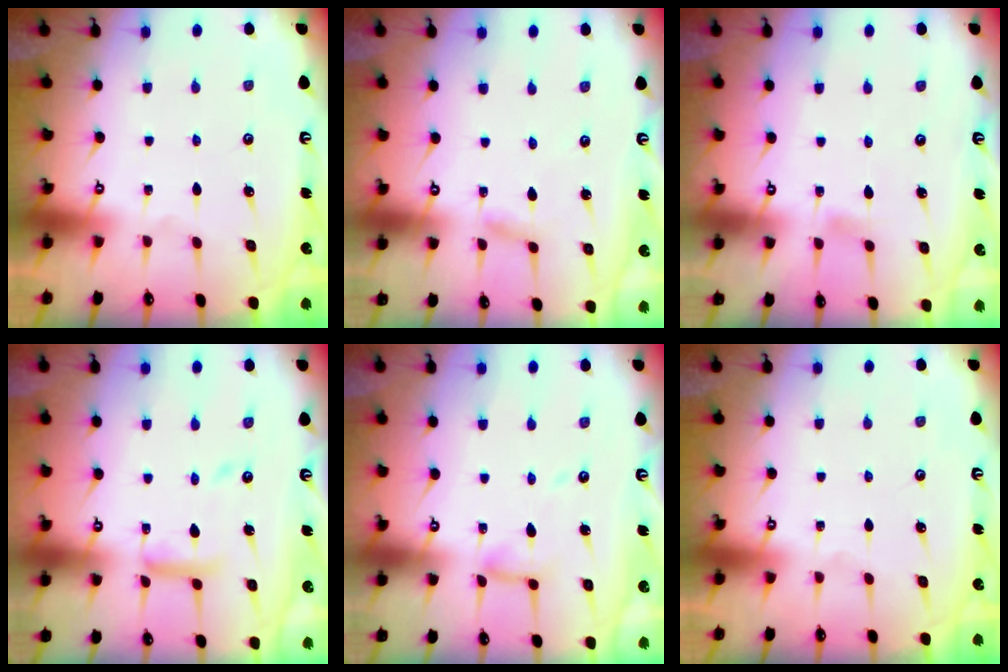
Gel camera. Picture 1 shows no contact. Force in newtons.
{"total": 1.6, "press": 1.6, "slide": 0.2}
{"total": 4.1, "press": 4.1, "slide": 0.6}
{"total": 12.2, "press": 12.2, "slide": 1.0}
{"total": 7.0, "press": 7.0, "slide": 0.6}
{"total": 0.0}